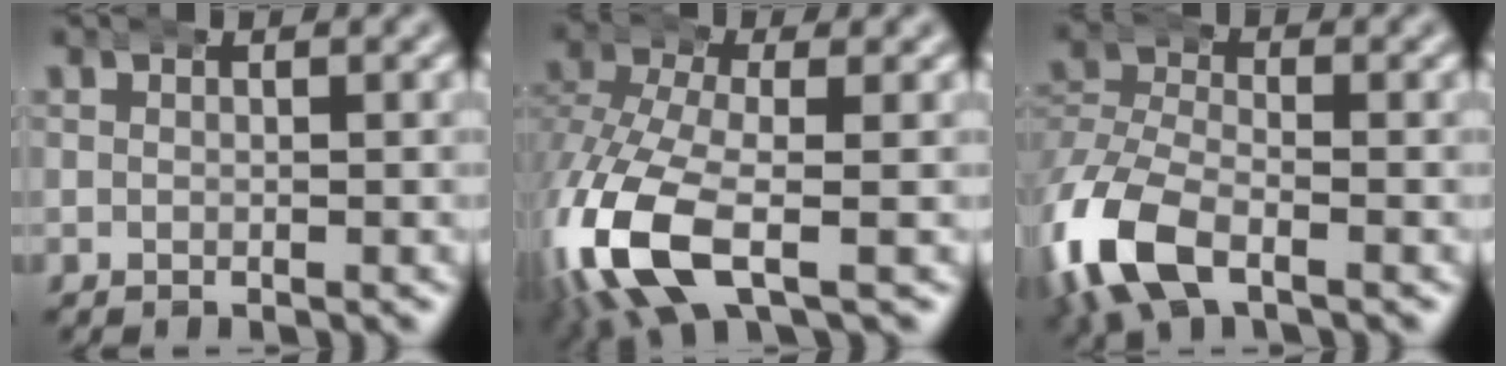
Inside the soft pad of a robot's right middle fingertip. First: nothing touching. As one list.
[{"total": 8.8, "force": [-2.5, 5.1, 6.7], "torque": [-0.190, -0.039, -0.023]}, {"total": 6.6, "force": [-2.9, 4.2, 4.3], "torque": [-0.118, -0.020, -0.042]}]